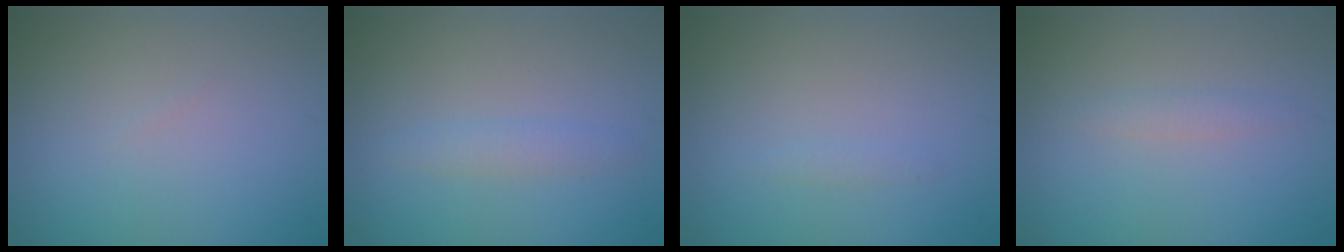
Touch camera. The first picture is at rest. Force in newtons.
{"total": 1.4, "press": 1.4, "slide": 0.1}
{"total": 0.6, "press": 0.6, "slide": 0.1}
{"total": 1.1, "press": 1.1, "slide": 0.1}